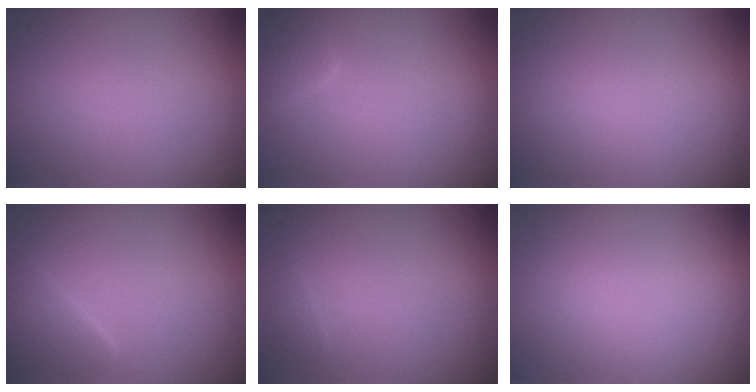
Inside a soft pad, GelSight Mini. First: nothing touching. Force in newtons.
{"total": 1.8, "press": 1.8, "slide": 0.1}
{"total": 0.0}
{"total": 2.2, "press": 2.2, "slide": 0.1}
{"total": 0.5, "press": 0.5, "slide": 0.0}
{"total": 0.0}